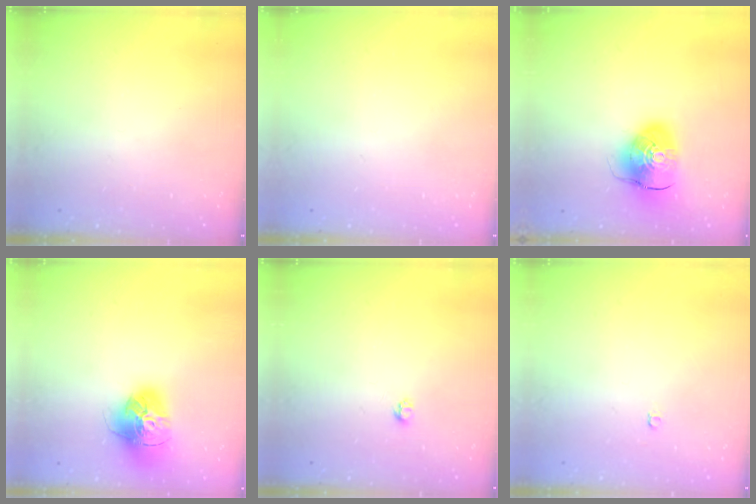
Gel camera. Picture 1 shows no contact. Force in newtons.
{"total": 0.0}
{"total": 11.8, "press": 11.7, "slide": 1.9}
{"total": 17.0, "press": 16.9, "slide": 1.7}
{"total": 2.7, "press": 2.7, "slide": 0.4}
{"total": 3.2, "press": 3.2, "slide": 0.2}